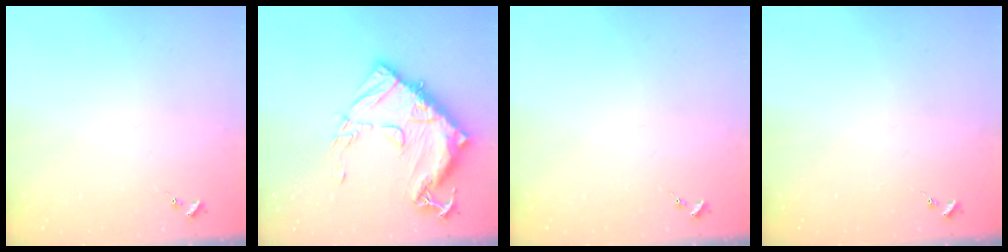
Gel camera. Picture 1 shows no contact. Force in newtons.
{"total": 19.9, "press": 19.8, "slide": 1.7}
{"total": 0.0}
{"total": 0.0}